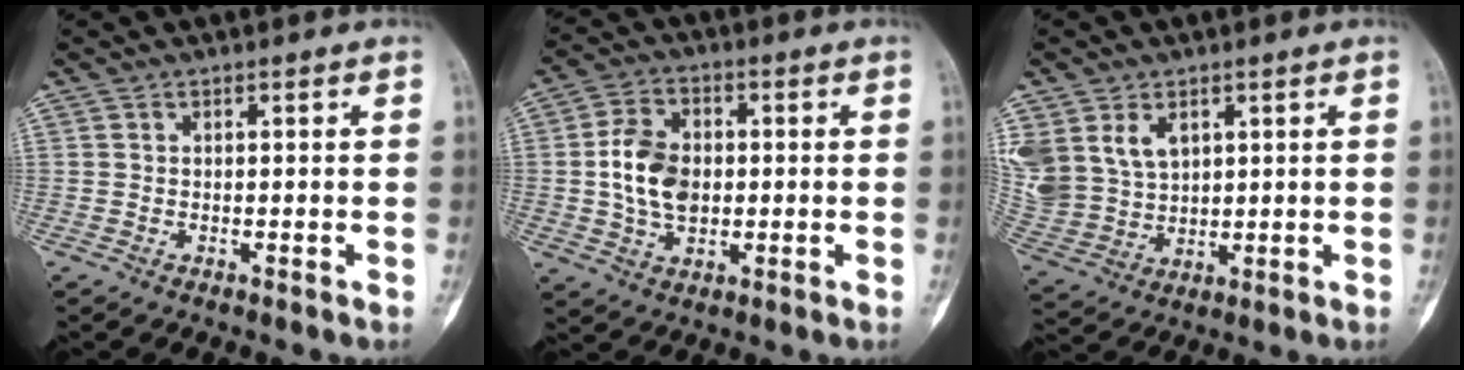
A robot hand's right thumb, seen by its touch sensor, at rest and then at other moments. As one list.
[{"total": 10.1, "force": [0.0, 7.0, 7.3], "torque": [-0.119, 0.007, -0.001]}, {"total": 14.4, "force": [5.4, 10.8, 7.9], "torque": [-0.182, 0.002, 0.130]}]